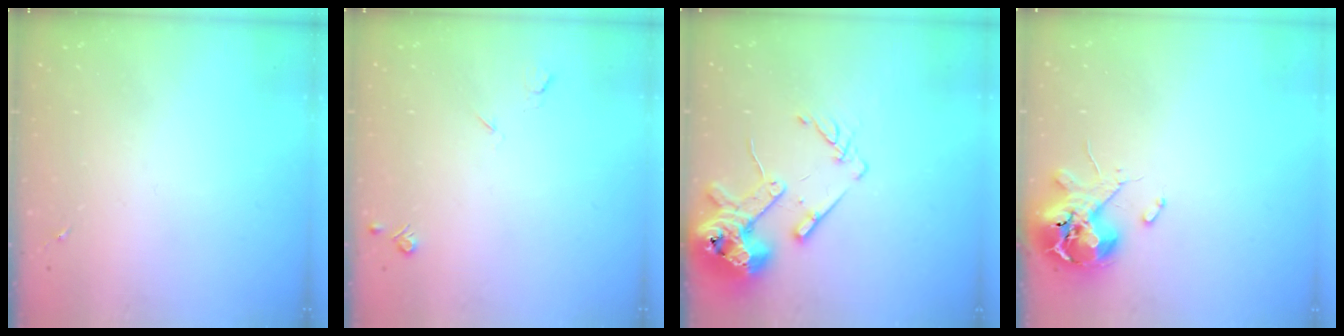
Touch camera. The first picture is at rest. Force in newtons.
{"total": 4.6, "press": 4.5, "slide": 0.7}
{"total": 15.2, "press": 14.9, "slide": 2.8}
{"total": 10.7, "press": 10.6, "slide": 1.6}